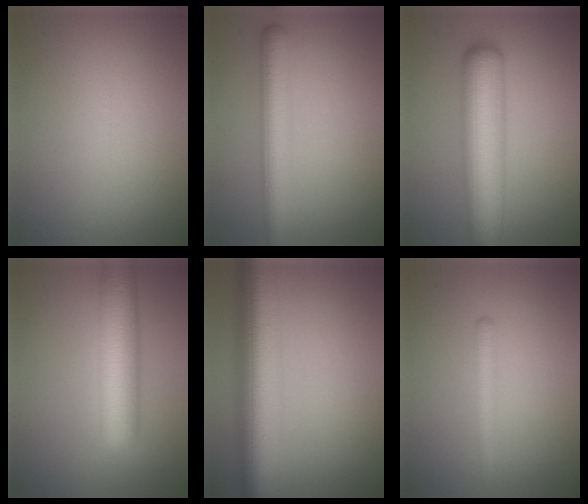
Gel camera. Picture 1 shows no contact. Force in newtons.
{"total": 4.6, "press": 4.6, "slide": 0.2}
{"total": 8.6, "press": 8.6, "slide": 0.2}
{"total": 7.8, "press": 7.8, "slide": 0.3}
{"total": 10.3, "press": 10.3, "slide": 0.1}
{"total": 1.7, "press": 1.7, "slide": 0.2}